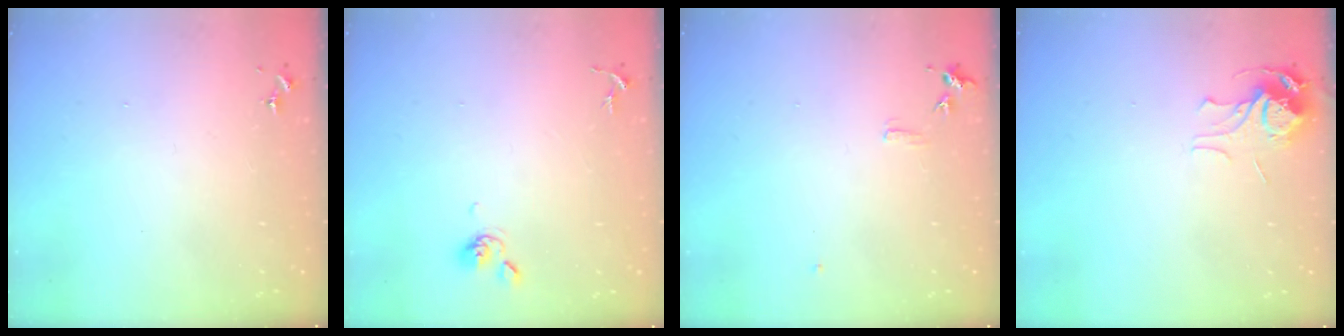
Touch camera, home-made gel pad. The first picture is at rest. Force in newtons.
{"total": 4.7, "press": 4.7, "slide": 0.7}
{"total": 5.6, "press": 5.5, "slide": 0.7}
{"total": 7.1, "press": 7.1, "slide": 0.2}